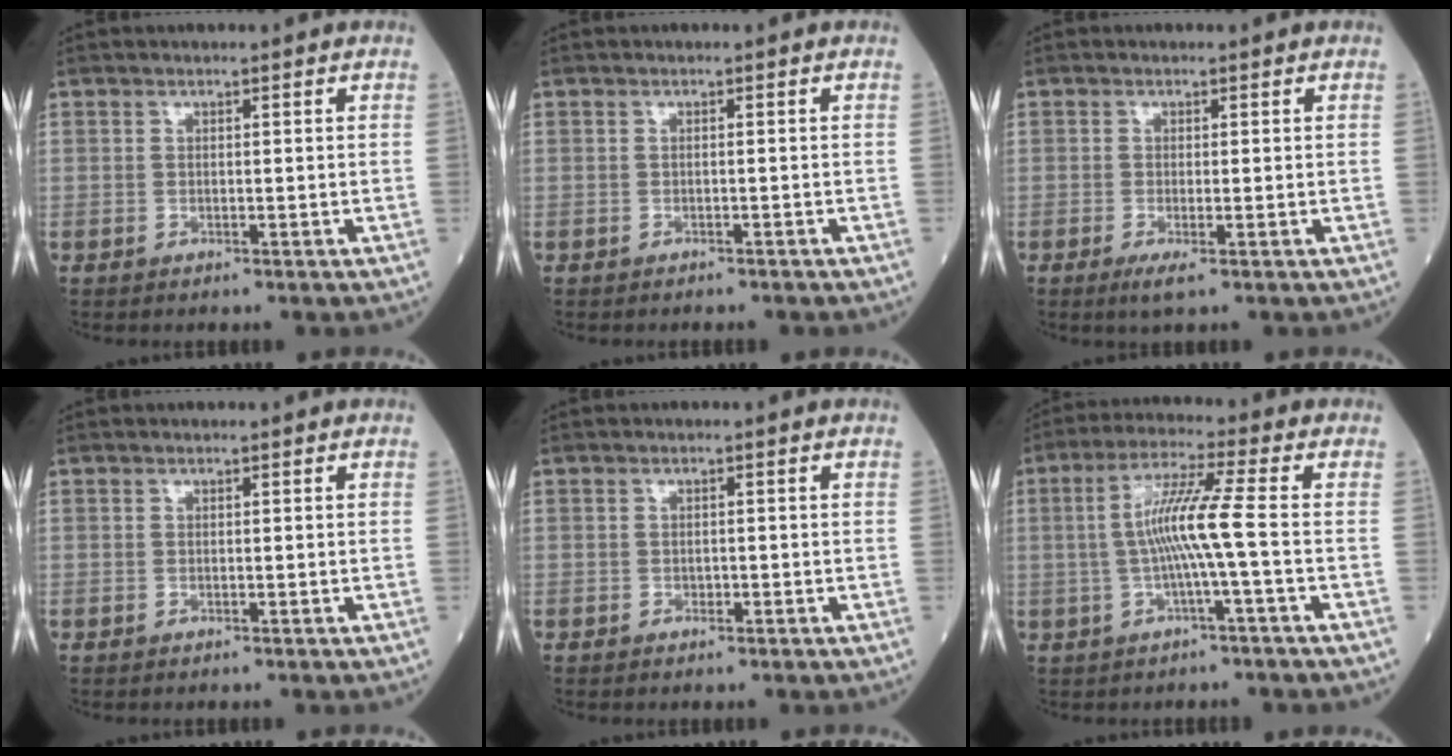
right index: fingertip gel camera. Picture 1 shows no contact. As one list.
[{"total": 1.4, "force": [-1.2, 0.3, 0.6], "torque": [-0.015, -0.003, -0.013]}, {"total": 2.2, "force": [-1.1, 0.1, 1.9], "torque": [-0.032, -0.007, -0.018]}, {"total": 0.0}, {"total": 0.6, "force": [-0.3, 0.4, 0.3], "torque": [-0.005, 0.001, -0.005]}, {"total": 7.8, "force": [-0.8, -1.1, 7.7], "torque": [-0.154, 0.010, -0.014]}]